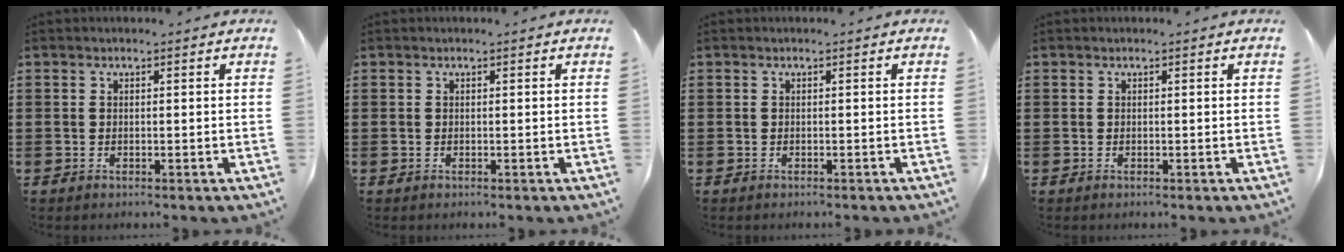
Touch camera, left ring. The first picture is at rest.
{"total": 0.0}
{"total": 0.0}
{"total": 0.0}